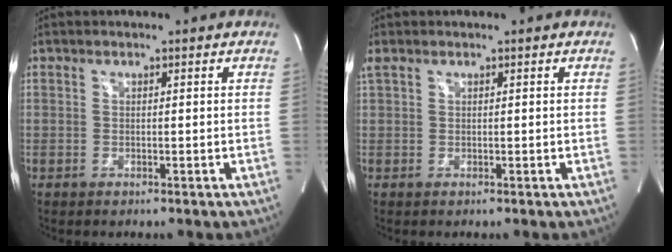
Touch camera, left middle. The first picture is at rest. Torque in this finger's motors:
{"motor_torque": [0.17, -0.39, 0.44, 0.12]}